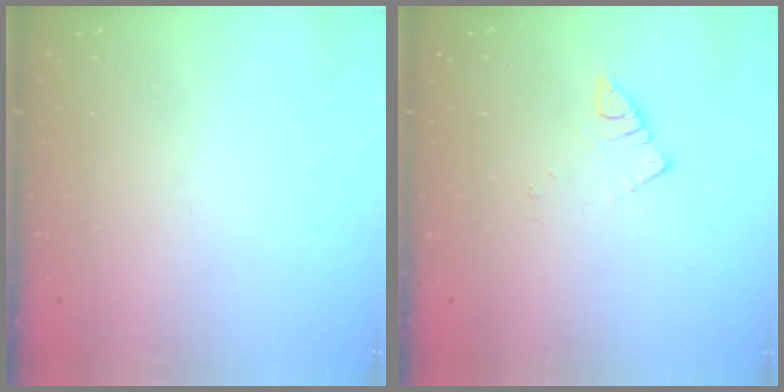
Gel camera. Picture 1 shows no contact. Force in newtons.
{"total": 2.5, "press": 2.5, "slide": 0.3}